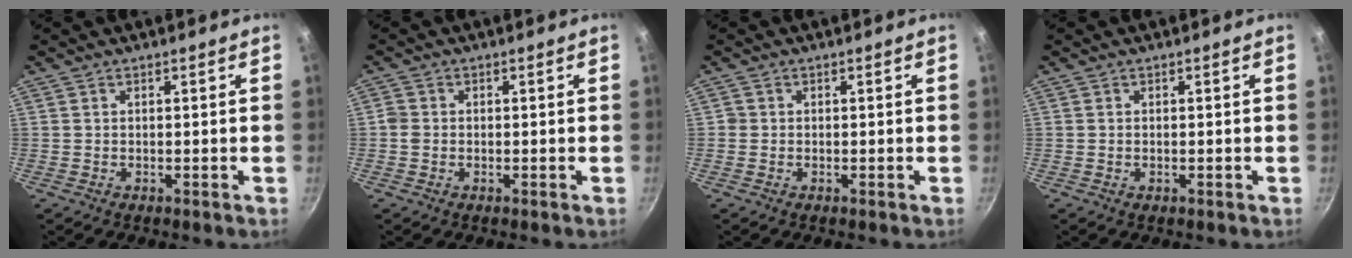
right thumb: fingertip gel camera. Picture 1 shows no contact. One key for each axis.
{"total": 1.7, "fx": -0.4, "fy": 1.5, "fz": 0.7, "tx": -0.012, "ty": 0.007, "tz": -0.011}
{"total": 0.7, "fx": -0.2, "fy": 0.7, "fz": 0.1, "tx": -0.001, "ty": 0.001, "tz": -0.006}
{"total": 0.0}